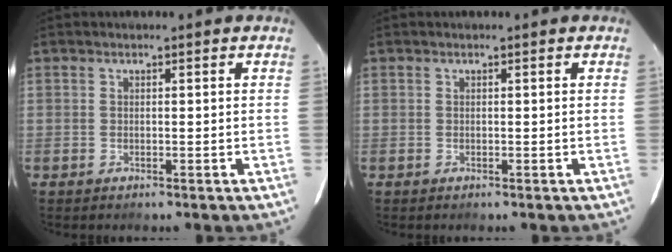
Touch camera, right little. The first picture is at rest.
{"total": 0.0}